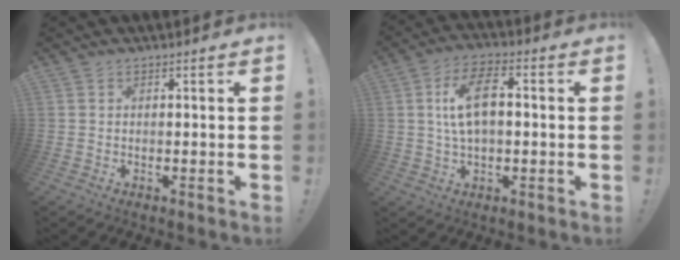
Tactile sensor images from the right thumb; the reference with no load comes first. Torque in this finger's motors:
{"motor_torque": [0.91, 1.32, 0.70, -0.58, 0.07]}